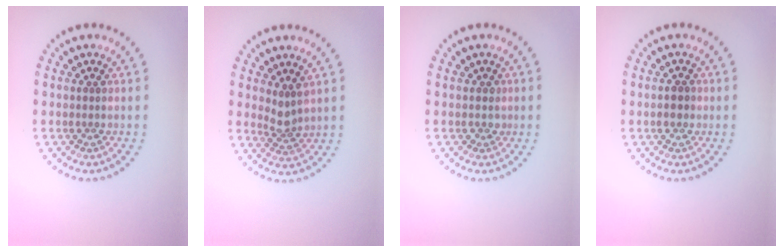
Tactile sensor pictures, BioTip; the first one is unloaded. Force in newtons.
{"total": 1.9, "press": 1.3, "slide": 1.4}
{"total": 0.7, "press": 0.5, "slide": 0.4}
{"total": 1.3, "press": 1.3, "slide": 0.3}